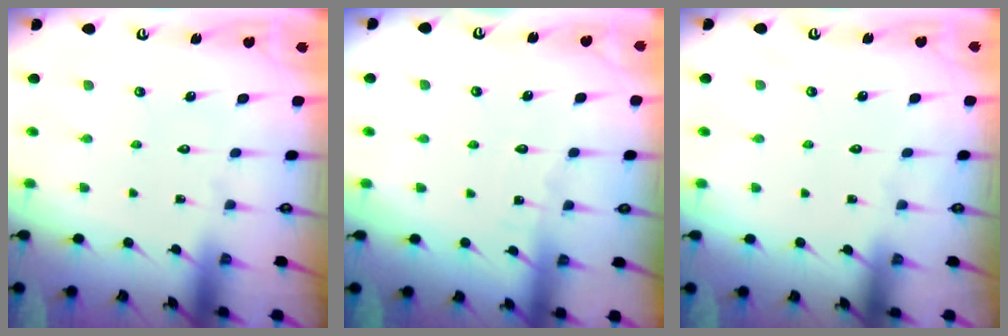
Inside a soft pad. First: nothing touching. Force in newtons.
{"total": 4.1, "press": 4.1, "slide": 0.4}
{"total": 0.0}